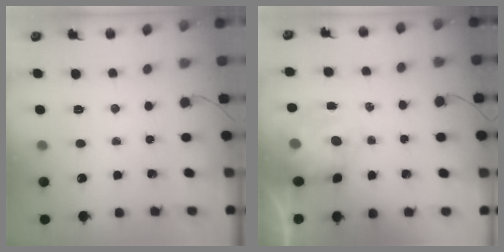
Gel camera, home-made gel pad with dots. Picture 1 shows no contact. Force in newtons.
{"total": 7.4, "press": 7.2, "slide": 1.7}